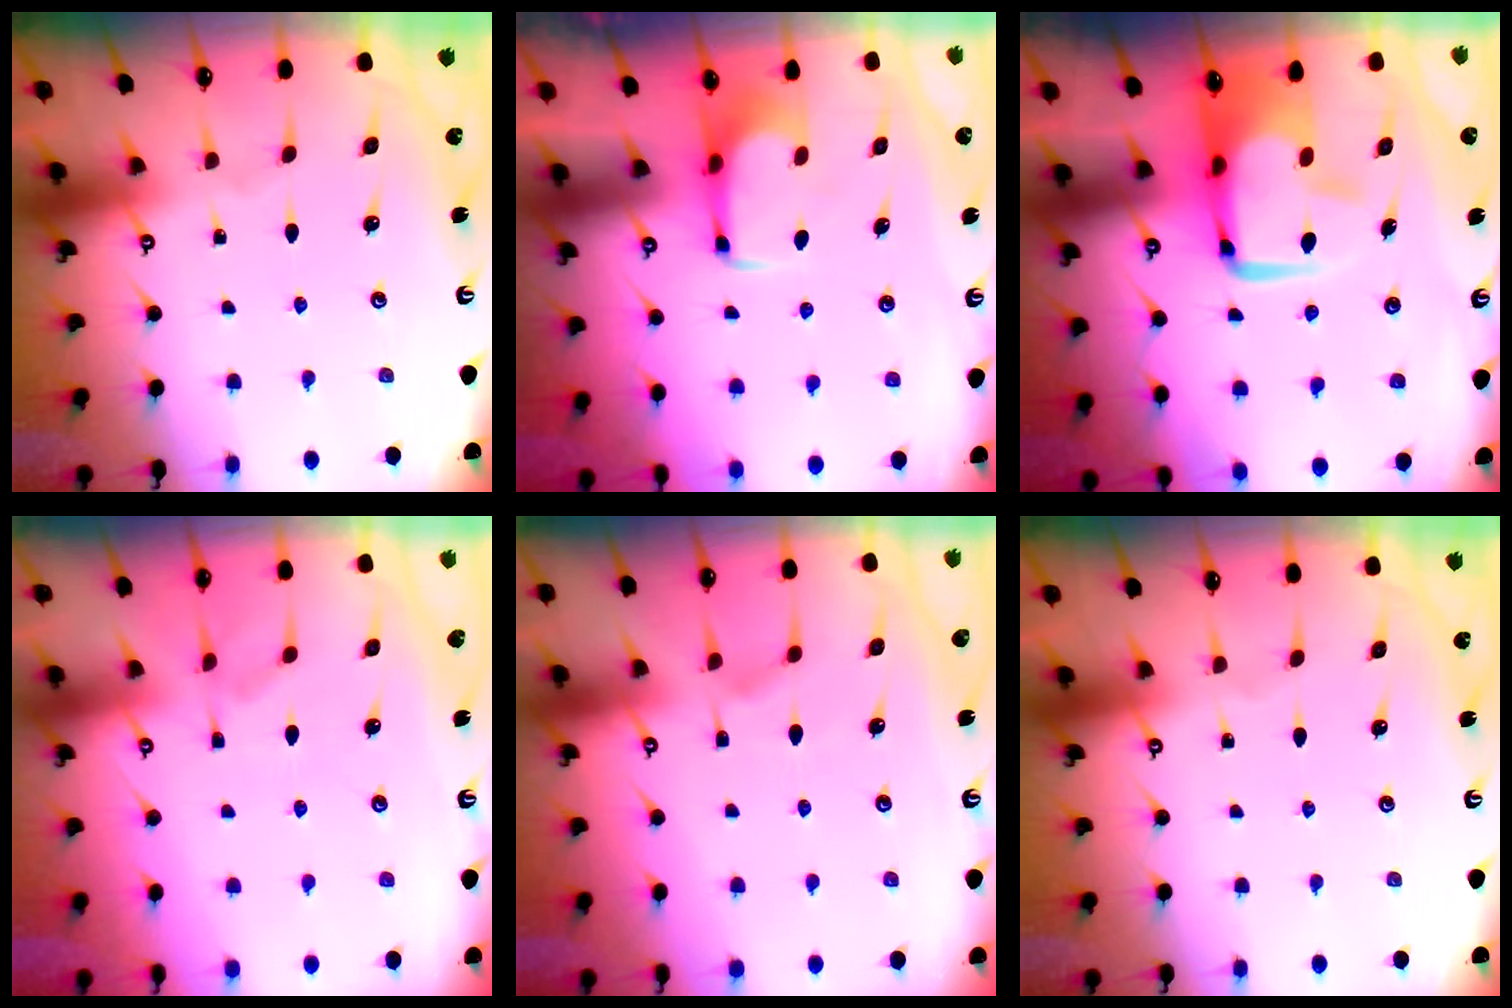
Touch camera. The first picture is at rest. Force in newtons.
{"total": 1.5, "press": 1.5, "slide": 0.4}
{"total": 9.2, "press": 9.0, "slide": 1.8}
{"total": 1.6, "press": 0.9, "slide": 1.3}
{"total": 2.2, "press": 1.9, "slide": 1.1}
{"total": 0.0}